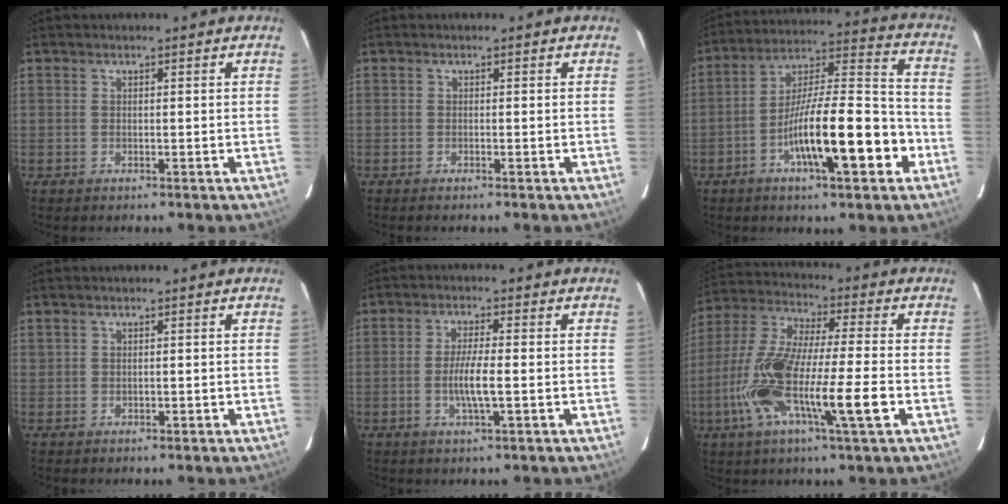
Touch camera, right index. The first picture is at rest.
{"total": 1.0, "force": [-0.9, 0.0, 0.6], "torque": [-0.010, -0.002, -0.011]}
{"total": 17.2, "force": [-6.3, 2.8, 15.7], "torque": [-0.267, 0.008, -0.102]}
{"total": 0.5, "force": [0.1, 0.4, 0.3], "torque": [-0.010, 0.003, 0.004]}
{"total": 4.8, "force": [-0.9, 0.3, 4.7], "torque": [-0.090, -0.005, -0.018]}
{"total": 17.2, "force": [-5.0, 1.7, 16.3], "torque": [-0.335, -0.014, -0.095]}